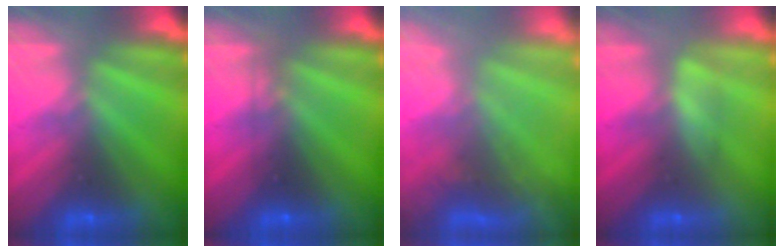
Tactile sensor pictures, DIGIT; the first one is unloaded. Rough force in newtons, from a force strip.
{"total": 2.3}
{"total": 5.6}
{"total": 2.5}